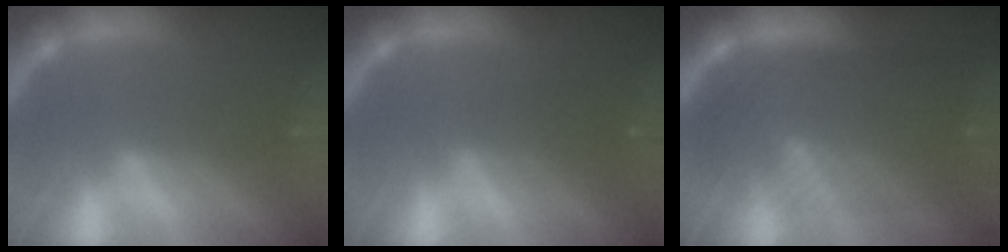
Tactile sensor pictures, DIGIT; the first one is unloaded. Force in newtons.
{"total": 2.5}
{"total": 9.6}